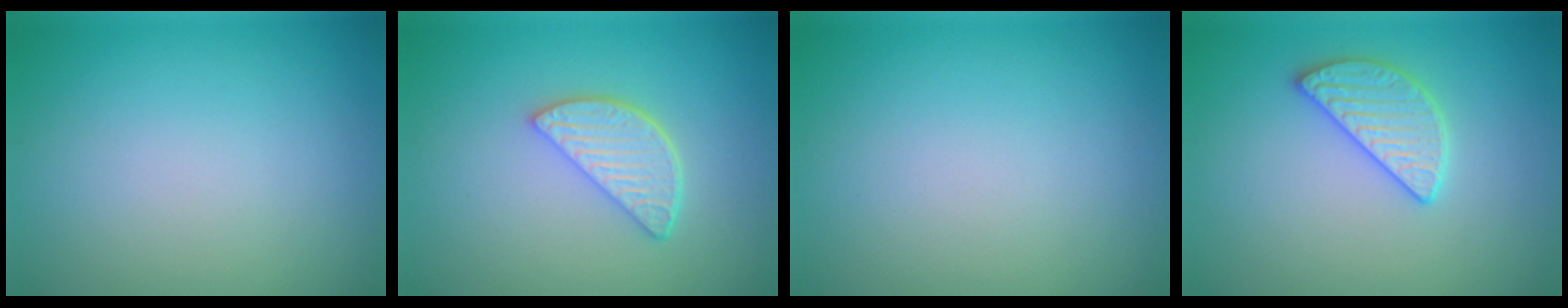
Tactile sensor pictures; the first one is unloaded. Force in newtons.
{"total": 3.5, "press": 2.9, "slide": 2.0}
{"total": 0.0}
{"total": 2.7, "press": 2.7, "slide": 0.4}